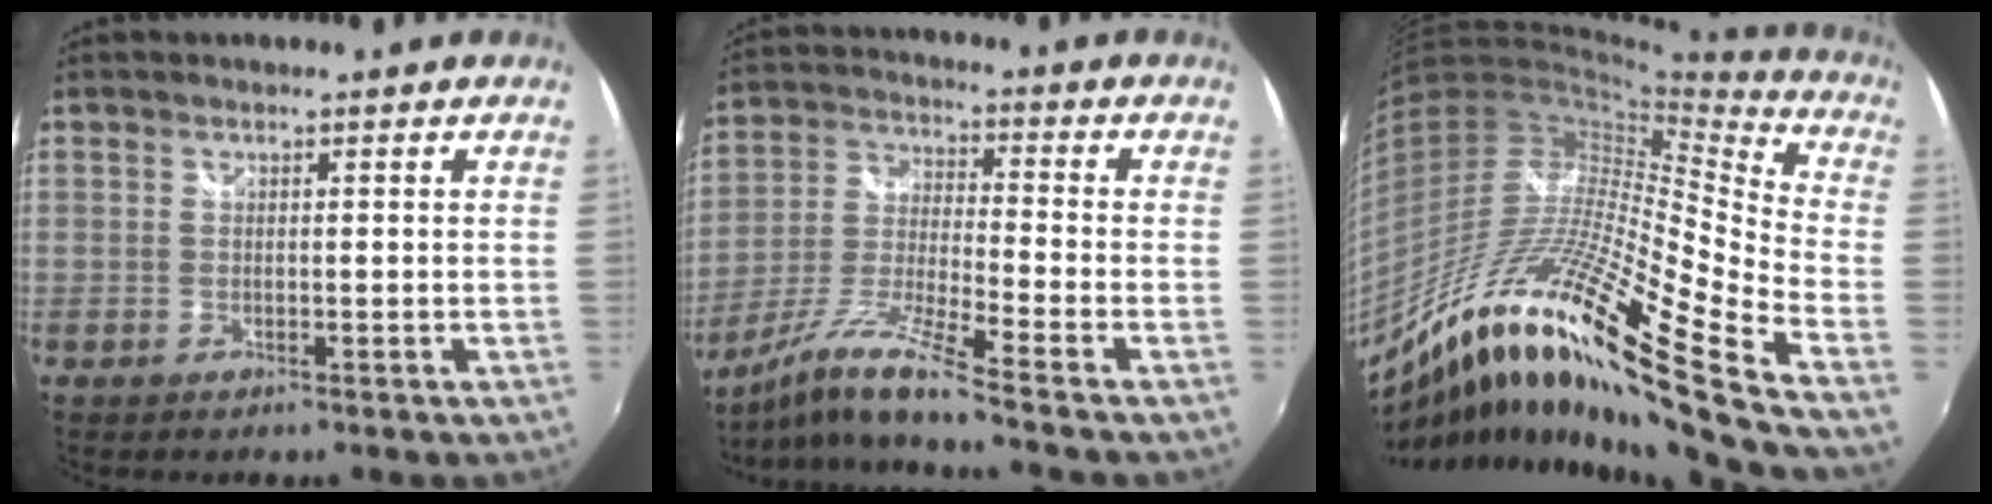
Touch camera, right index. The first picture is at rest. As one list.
[{"total": 11.1, "force": [-8.9, -1.5, 6.4], "torque": [-0.127, -0.010, -0.172]}, {"total": 24.8, "force": [-15.6, 1.4, 19.2], "torque": [-0.310, -0.047, -0.297]}]